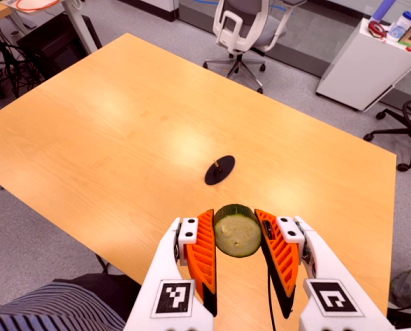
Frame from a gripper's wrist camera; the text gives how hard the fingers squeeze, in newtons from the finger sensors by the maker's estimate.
{"total": 10.4, "left": 9.9, "right": 10.9}